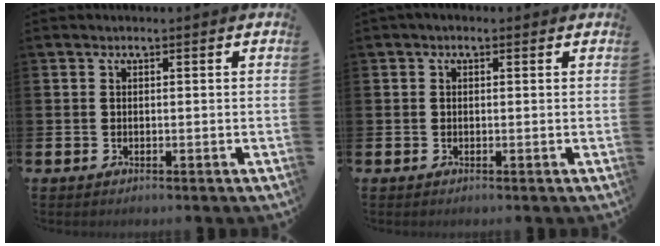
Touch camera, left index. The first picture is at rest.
{"total": 0.5, "force": [-0.1, 0.4, 0.3], "torque": [-0.001, 0.004, -0.005]}